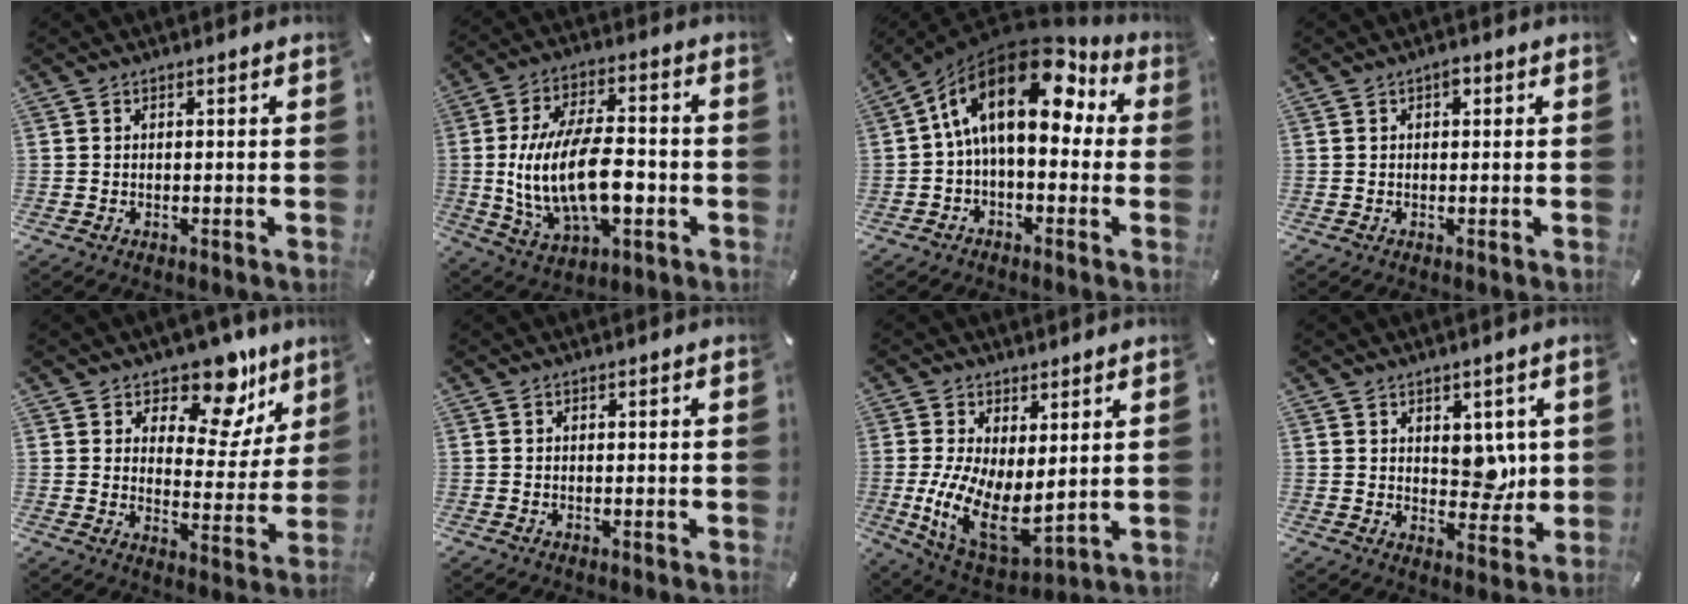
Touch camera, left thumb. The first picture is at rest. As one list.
[{"total": 19.1, "force": [-2.5, 10.1, 16.0], "torque": [-0.322, 0.001, -0.041]}, {"total": 18.3, "force": [4.5, 10.5, 14.4], "torque": [-0.268, -0.019, 0.074]}, {"total": 1.5, "force": [0.4, 1.0, 1.0], "torque": [-0.014, 0.003, 0.004]}, {"total": 13.1, "force": [10.0, 6.3, 5.6], "torque": [-0.073, -0.082, 0.174]}, {"total": 0.0}, {"total": 12.5, "force": [0.6, 6.4, 10.7], "torque": [-0.203, -0.034, 0.019]}, {"total": 6.6, "force": [2.2, 4.9, 3.8], "torque": [-0.035, -0.010, 0.036]}]